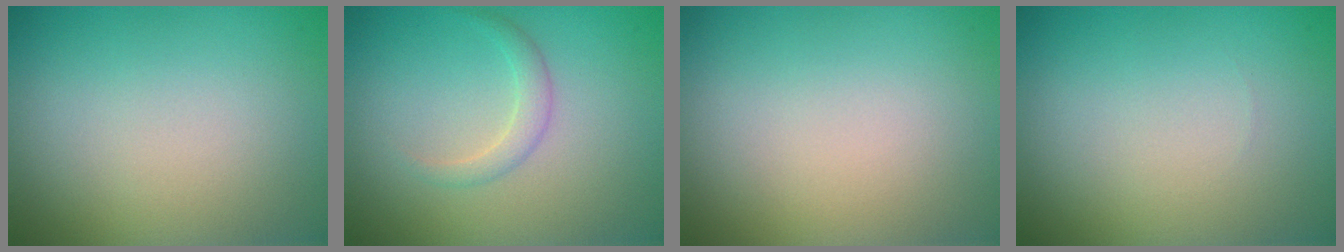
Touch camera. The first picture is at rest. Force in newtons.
{"total": 1.4, "press": 1.4, "slide": 0.1}
{"total": 0.0}
{"total": 0.0}